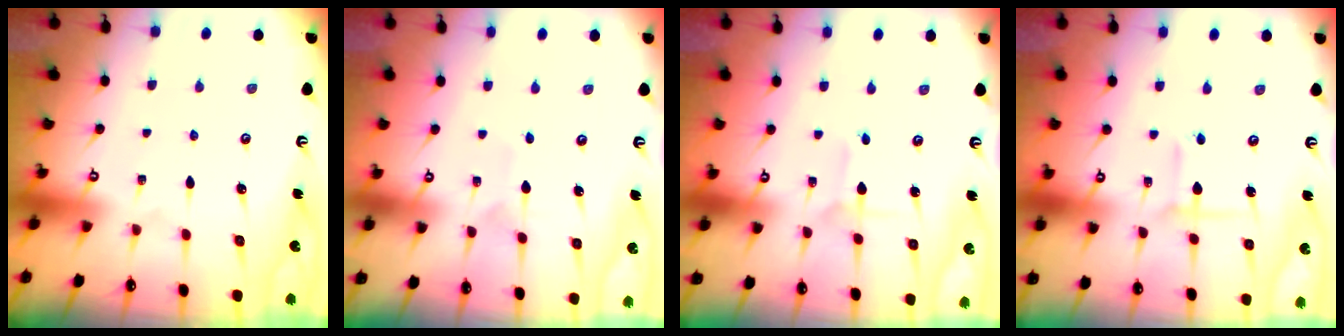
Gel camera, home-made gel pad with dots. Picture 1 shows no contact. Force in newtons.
{"total": 2.8, "press": 2.7, "slide": 0.3}
{"total": 2.5, "press": 2.4, "slide": 0.2}
{"total": 4.2, "press": 4.1, "slide": 0.5}